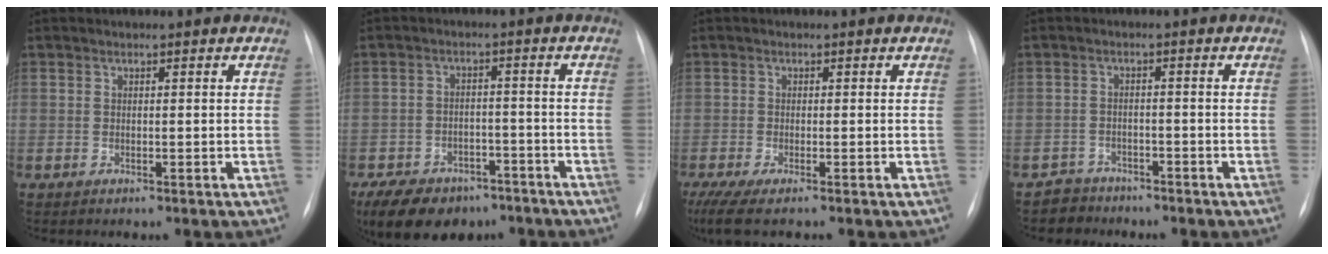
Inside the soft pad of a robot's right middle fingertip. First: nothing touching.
{"total": 13.3, "force": [-9.5, 7.5, 5.4], "torque": [-0.109, 0.002, -0.141]}
{"total": 4.6, "force": [-3.4, 0.5, 3.1], "torque": [-0.058, -0.009, -0.062]}
{"total": 3.4, "force": [-2.7, 1.8, -1.0], "torque": [0.015, 0.005, -0.049]}